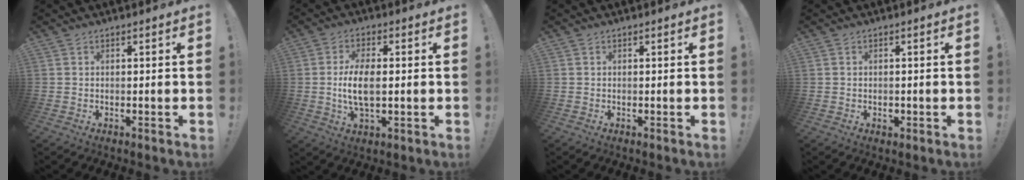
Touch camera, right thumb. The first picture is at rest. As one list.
[{"total": 9.0, "force": [-0.2, 4.2, 7.9], "torque": [-0.141, -0.008, -0.008]}, {"total": 0.0}, {"total": 1.1, "force": [-0.4, 0.9, 0.6], "torque": [-0.001, 0.000, -0.008]}]